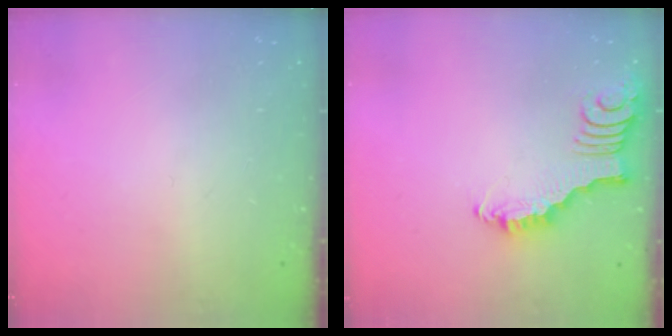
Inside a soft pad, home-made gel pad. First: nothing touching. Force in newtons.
{"total": 2.4, "press": 2.4, "slide": 0.3}